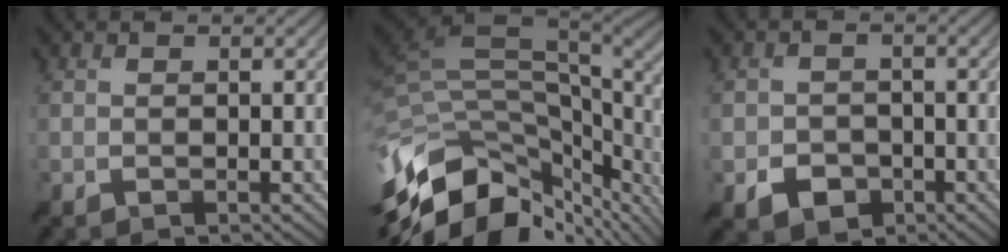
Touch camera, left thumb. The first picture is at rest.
{"total": 14.1, "force": [-4.3, 7.7, 11.1], "torque": [-0.255, -0.021, -0.065]}
{"total": 3.8, "force": [-1.6, 3.1, 1.6], "torque": [-0.030, -0.005, -0.029]}